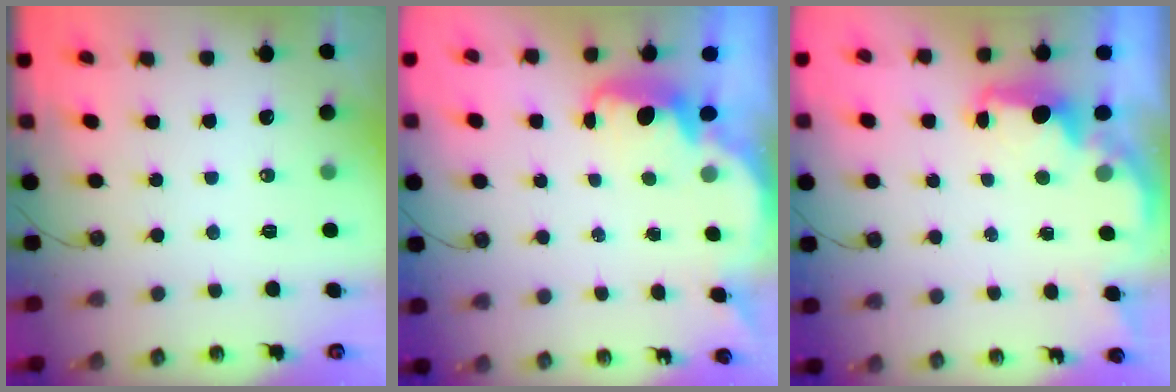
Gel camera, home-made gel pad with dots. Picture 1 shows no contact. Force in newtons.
{"total": 2.5, "press": 2.4, "slide": 0.6}
{"total": 2.2, "press": 2.1, "slide": 0.8}